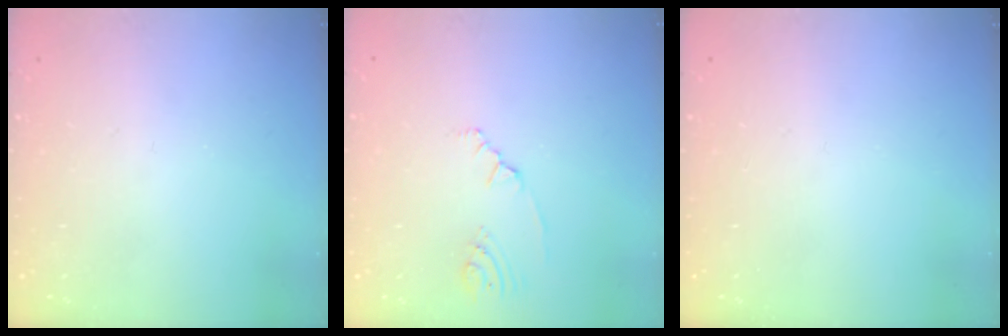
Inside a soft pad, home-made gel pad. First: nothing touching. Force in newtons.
{"total": 2.2, "press": 2.1, "slide": 0.8}
{"total": 0.0}